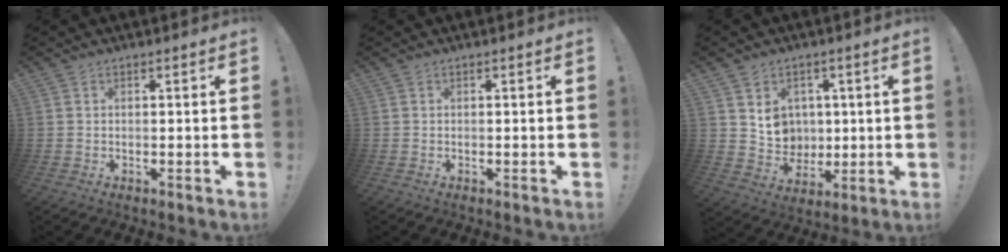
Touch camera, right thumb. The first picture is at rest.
{"total": 0.0}
{"total": 8.2, "force": [3.0, 7.3, 2.1], "torque": [-0.022, -0.030, 0.065]}